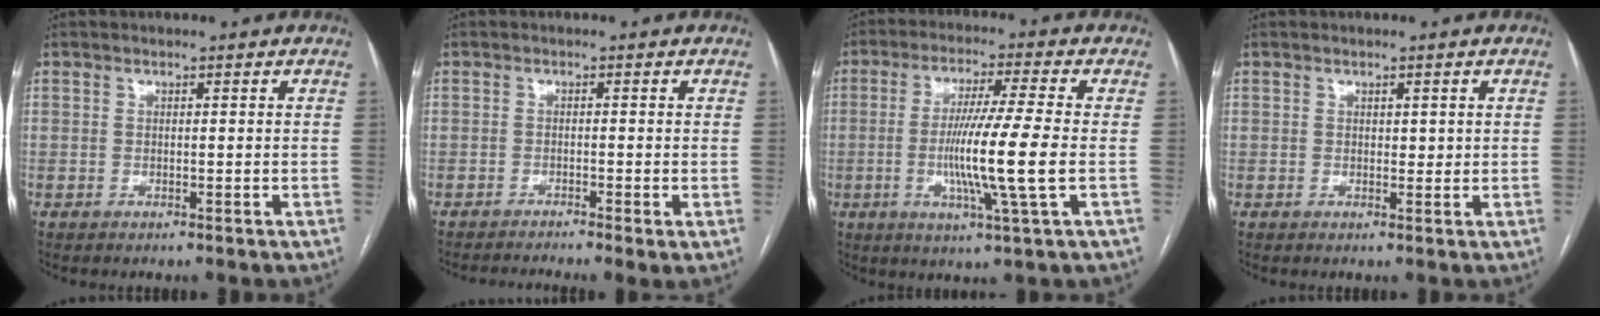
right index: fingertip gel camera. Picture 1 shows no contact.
{"total": 4.8, "force": [-3.4, 0.0, 3.3], "torque": [-0.048, -0.005, -0.057]}
{"total": 11.5, "force": [-1.8, -1.2, 11.3], "torque": [-0.216, -0.016, -0.036]}
{"total": 1.6, "force": [0.5, 1.0, 1.1], "torque": [-0.012, 0.000, 0.007]}